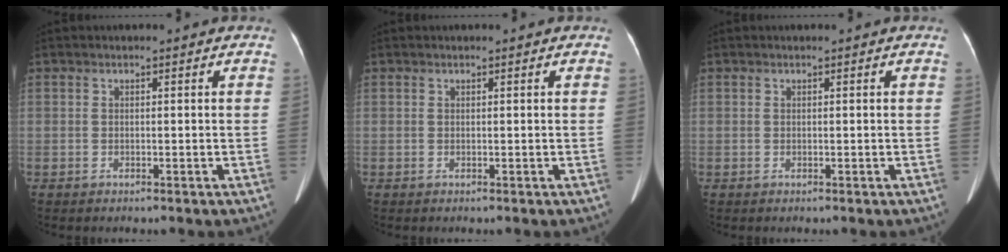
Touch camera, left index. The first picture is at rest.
{"total": 1.3, "force": [-1.1, -0.2, -0.6], "torque": [0.011, -0.002, -0.018]}
{"total": 0.0}